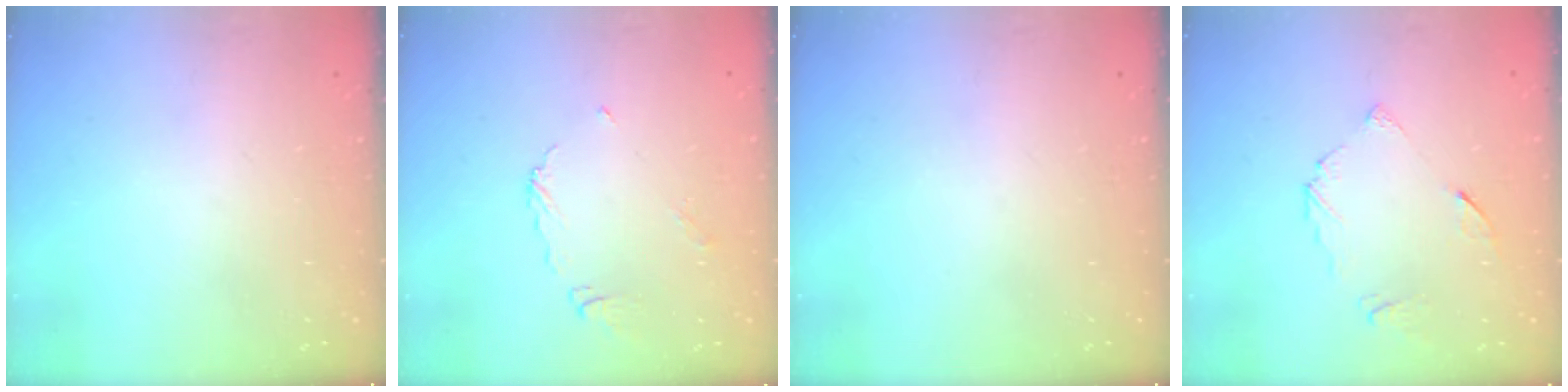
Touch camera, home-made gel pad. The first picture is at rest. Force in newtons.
{"total": 7.2, "press": 7.2, "slide": 0.6}
{"total": 0.0}
{"total": 5.8, "press": 5.7, "slide": 0.5}